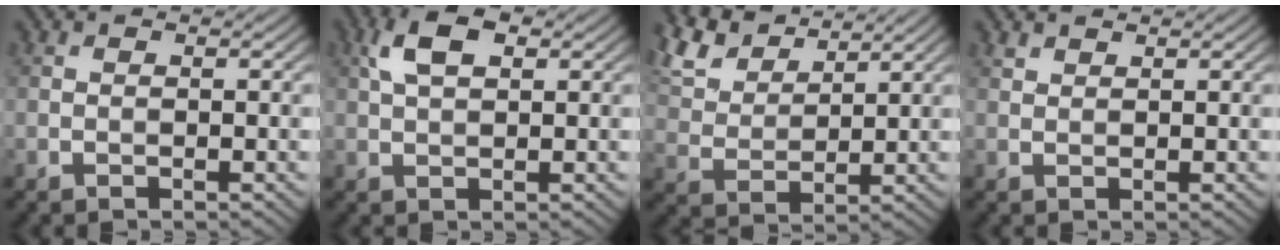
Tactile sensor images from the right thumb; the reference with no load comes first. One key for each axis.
{"total": 4.9, "fx": 1.9, "fy": 2.4, "fz": 3.8, "tx": -0.085, "ty": 0.009, "tz": 0.032}
{"total": 8.7, "fx": 6.9, "fy": 3.0, "fz": 4.3, "tx": -0.118, "ty": 0.021, "tz": 0.135}
{"total": 1.2, "fx": 1.1, "fy": 0.4, "fz": 0.3, "tx": -0.010, "ty": 0.003, "tz": 0.026}